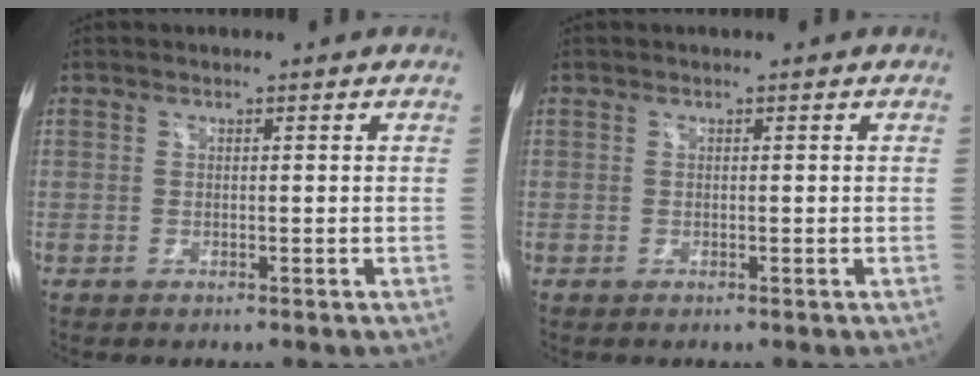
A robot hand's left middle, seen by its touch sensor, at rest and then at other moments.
{"total": 0.0}